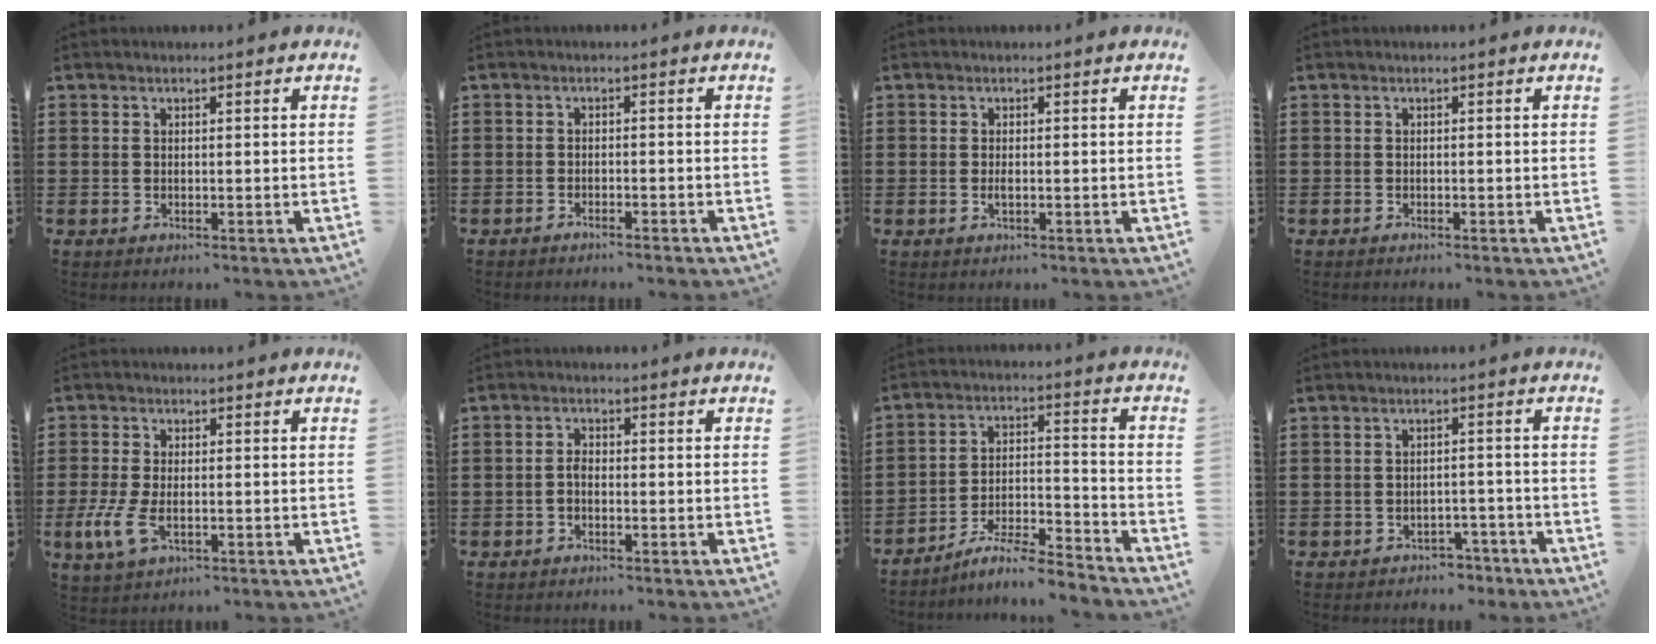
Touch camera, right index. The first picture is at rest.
{"total": 1.3, "force": [-1.3, -0.1, 0.3], "torque": [-0.009, 0.000, -0.026]}
{"total": 0.9, "force": [-0.2, 0.2, 0.9], "torque": [-0.018, -0.007, -0.001]}
{"total": 0.0}
{"total": 5.3, "force": [-1.4, 2.5, 4.4], "torque": [-0.116, -0.016, -0.032]}
{"total": 1.6, "force": [-0.7, 0.7, 1.2], "torque": [-0.033, -0.003, -0.015]}
{"total": 7.0, "force": [-6.4, 0.0, 2.9], "torque": [-0.046, -0.002, -0.122]}
{"total": 2.4, "force": [-2.3, 0.8, 0.3], "torque": [-0.013, 0.001, -0.046]}